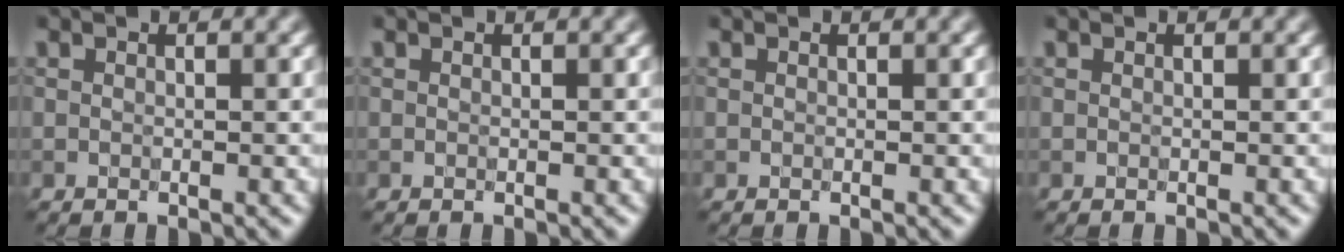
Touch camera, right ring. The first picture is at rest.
{"total": 0.0}
{"total": 0.0}
{"total": 0.0}